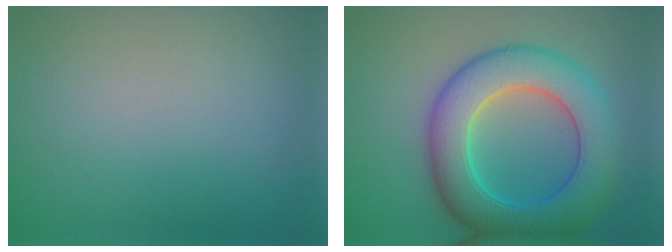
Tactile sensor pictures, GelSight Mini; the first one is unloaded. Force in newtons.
{"total": 9.6, "press": 9.6, "slide": 0.2}